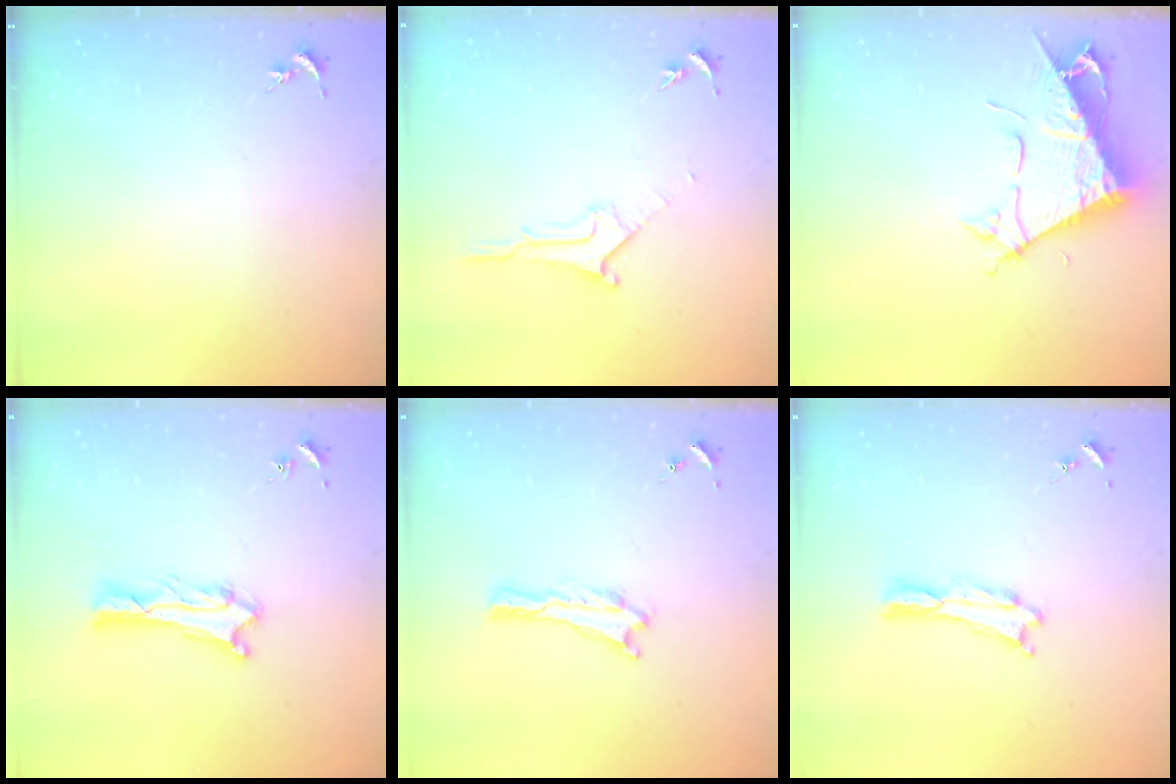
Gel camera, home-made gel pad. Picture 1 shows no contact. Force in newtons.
{"total": 1.8, "press": 1.7, "slide": 0.2}
{"total": 7.6, "press": 7.5, "slide": 0.9}
{"total": 1.2, "press": 1.1, "slide": 0.1}
{"total": 0.0}
{"total": 0.0}